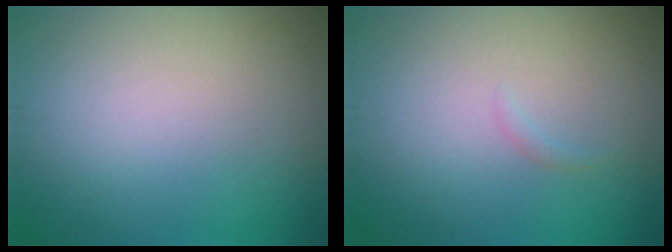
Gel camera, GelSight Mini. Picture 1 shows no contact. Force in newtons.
{"total": 0.5, "press": 0.5, "slide": 0.1}